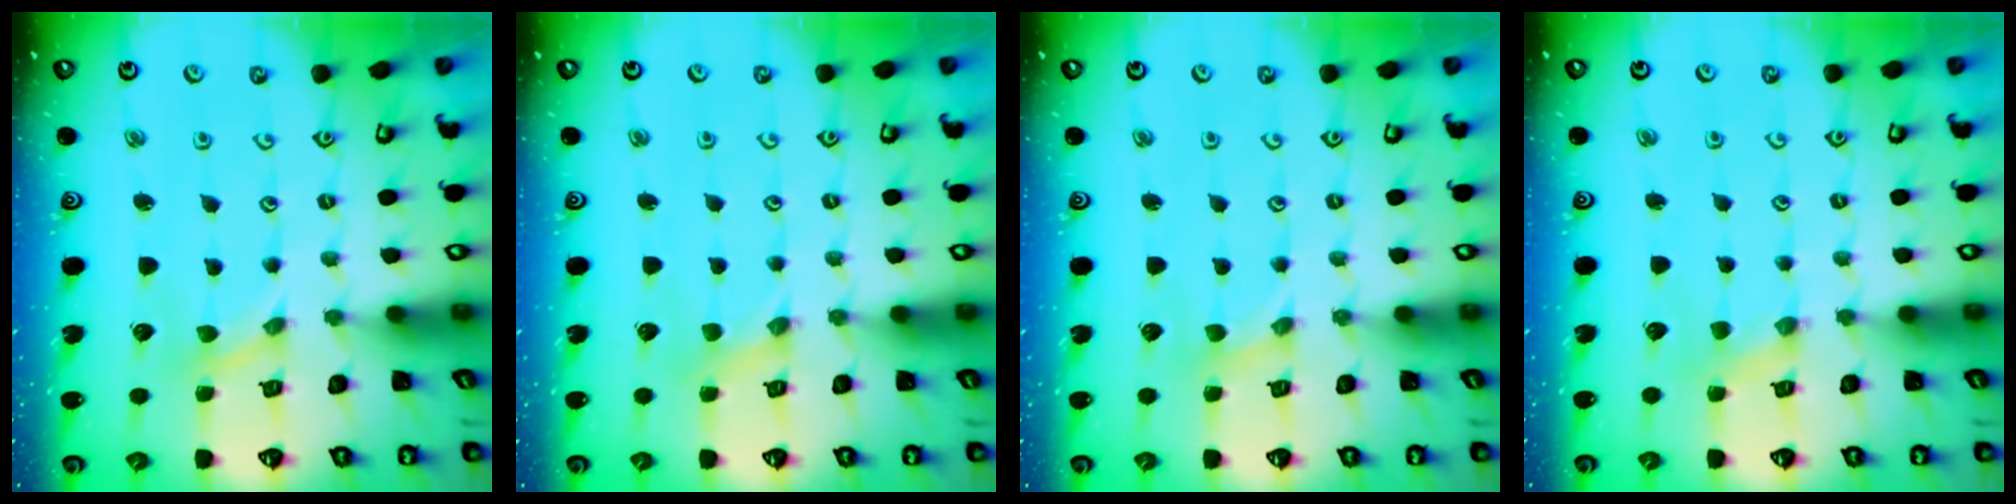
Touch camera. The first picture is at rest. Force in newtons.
{"total": 0.0}
{"total": 0.0}
{"total": 1.6, "press": 1.6, "slide": 0.3}